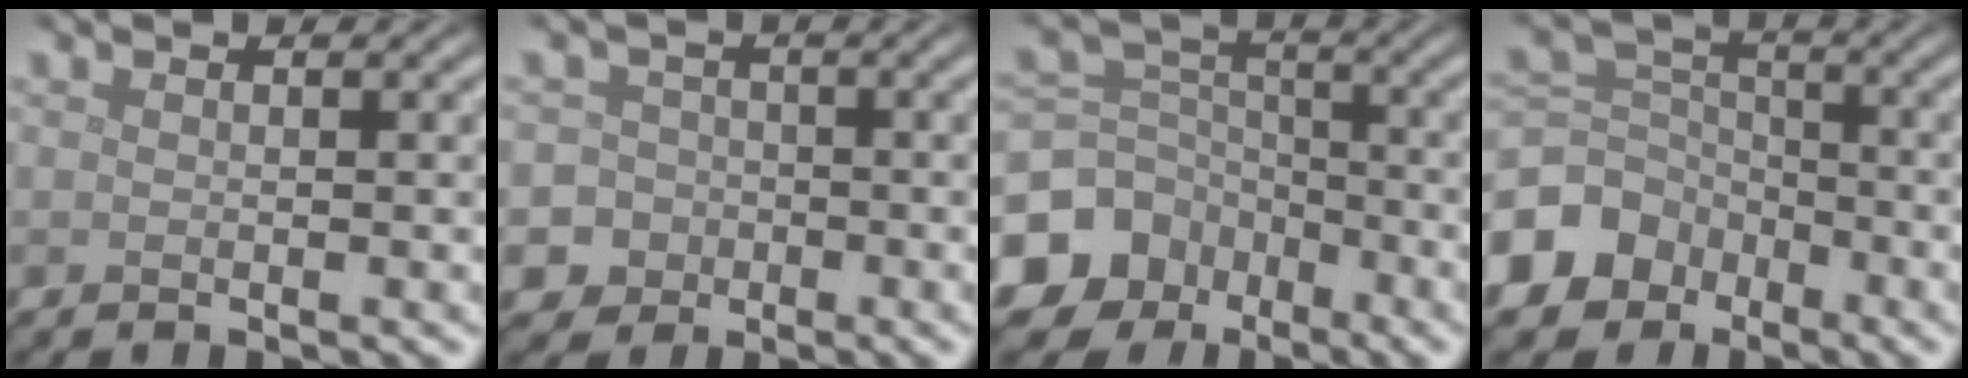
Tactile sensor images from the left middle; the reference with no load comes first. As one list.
[{"total": 6.1, "force": [-2.7, 5.4, 0.7], "torque": [-0.004, -0.002, -0.068]}, {"total": 12.3, "force": [-7.1, 9.7, 2.8], "torque": [-0.082, -0.046, -0.131]}, {"total": 7.6, "force": [-4.6, 5.8, 1.8], "torque": [-0.041, 0.002, -0.102]}]